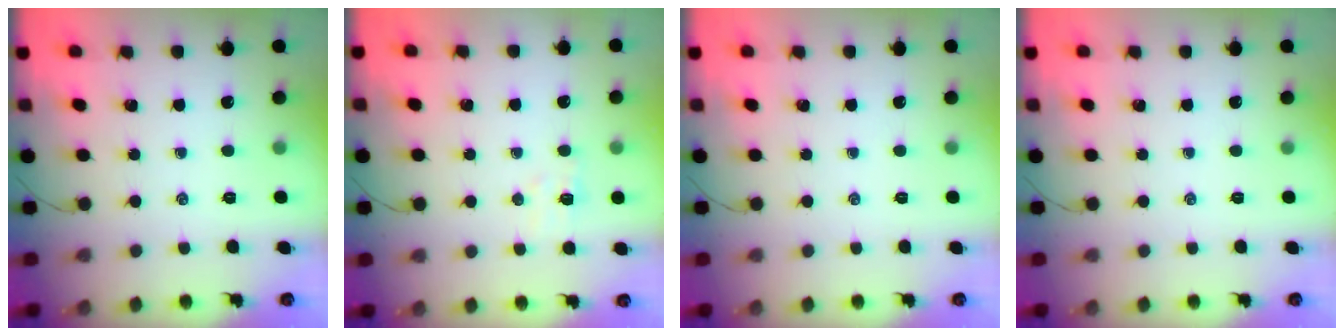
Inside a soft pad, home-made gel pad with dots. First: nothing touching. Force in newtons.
{"total": 5.3, "press": 5.1, "slide": 1.1}
{"total": 0.0}
{"total": 0.0}